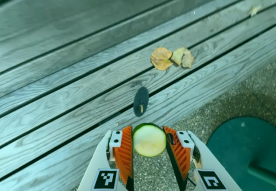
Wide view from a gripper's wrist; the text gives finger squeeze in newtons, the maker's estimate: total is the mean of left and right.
{"total": 7.3, "left": 6.9, "right": 7.7}